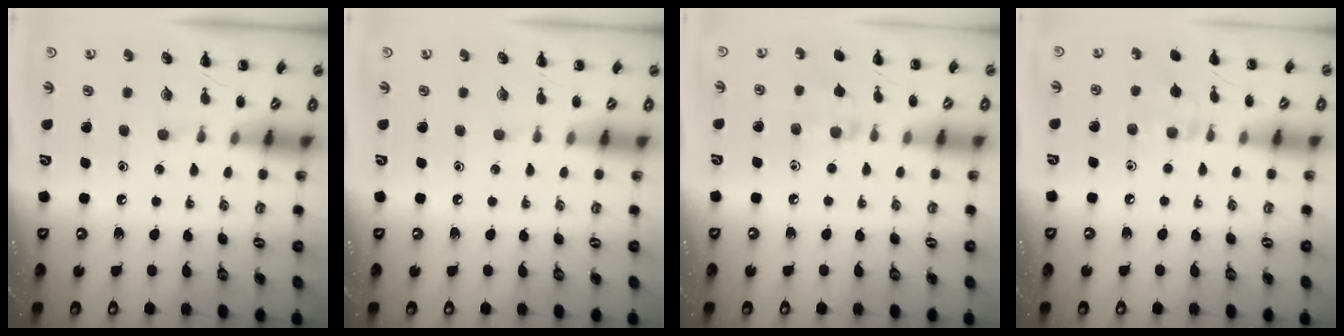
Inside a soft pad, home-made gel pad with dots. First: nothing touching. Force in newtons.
{"total": 0.0}
{"total": 6.4, "press": 6.0, "slide": 2.3}
{"total": 7.1, "press": 6.6, "slide": 2.7}